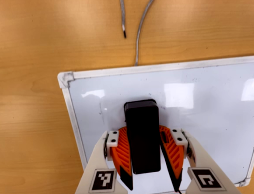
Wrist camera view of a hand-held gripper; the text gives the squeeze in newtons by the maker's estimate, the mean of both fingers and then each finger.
{"total": 18.1, "left": 18.1, "right": 18.2}